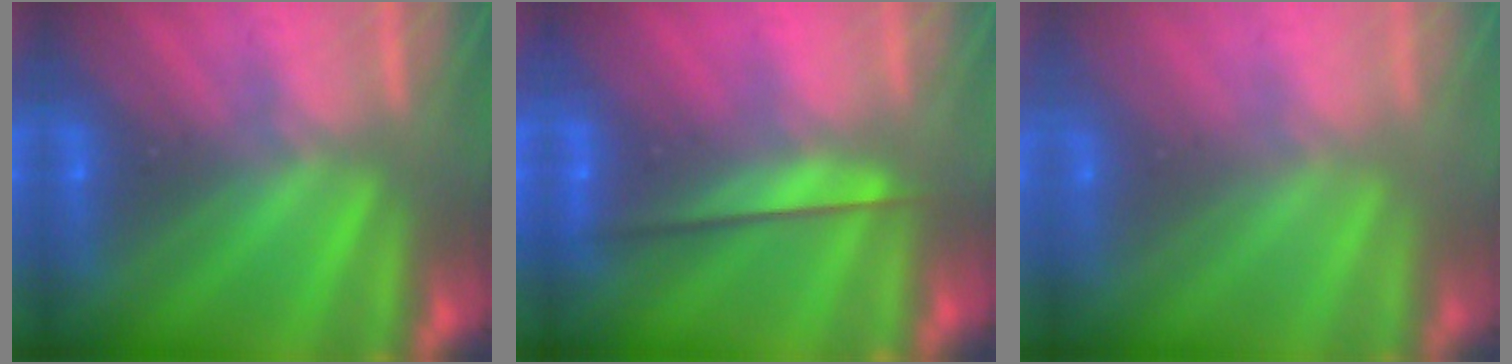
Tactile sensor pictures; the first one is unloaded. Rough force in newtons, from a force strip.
{"total": 2.4}
{"total": 7.1}